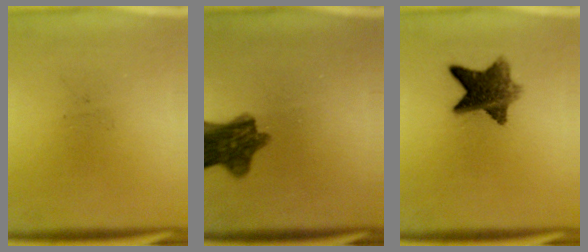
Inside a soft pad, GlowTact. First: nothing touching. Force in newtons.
{"total": 8.6}
{"total": 8.7}